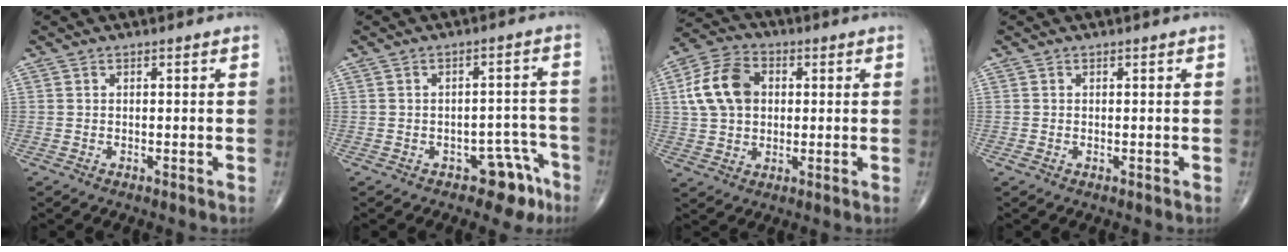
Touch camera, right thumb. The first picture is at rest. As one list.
[{"total": 5.9, "force": [-3.9, 3.4, 2.7], "torque": [-0.001, 0.047, -0.049]}, {"total": 11.9, "force": [1.9, 8.7, 7.9], "torque": [-0.136, 0.015, 0.030]}, {"total": 0.6, "force": [-0.2, 0.4, 0.4], "torque": [-0.014, 0.001, -0.003]}]